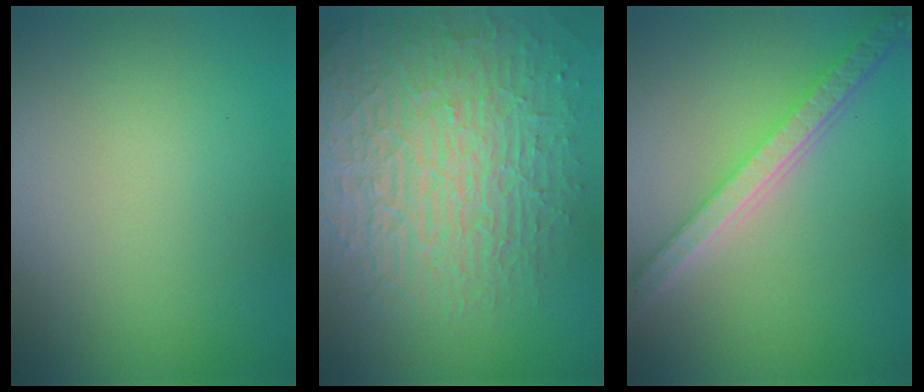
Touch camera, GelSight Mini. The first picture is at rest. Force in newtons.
{"total": 9.9, "press": 6.5, "slide": 7.5}
{"total": 5.6, "press": 4.3, "slide": 3.7}